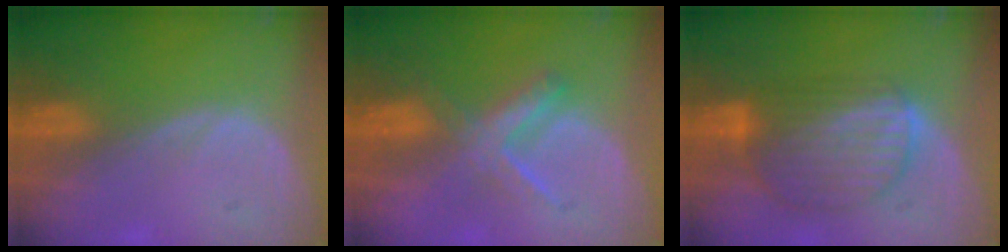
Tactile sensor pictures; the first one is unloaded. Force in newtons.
{"total": 5.5, "press": 5.4, "slide": 1.1}
{"total": 8.7, "press": 7.7, "slide": 4.1}